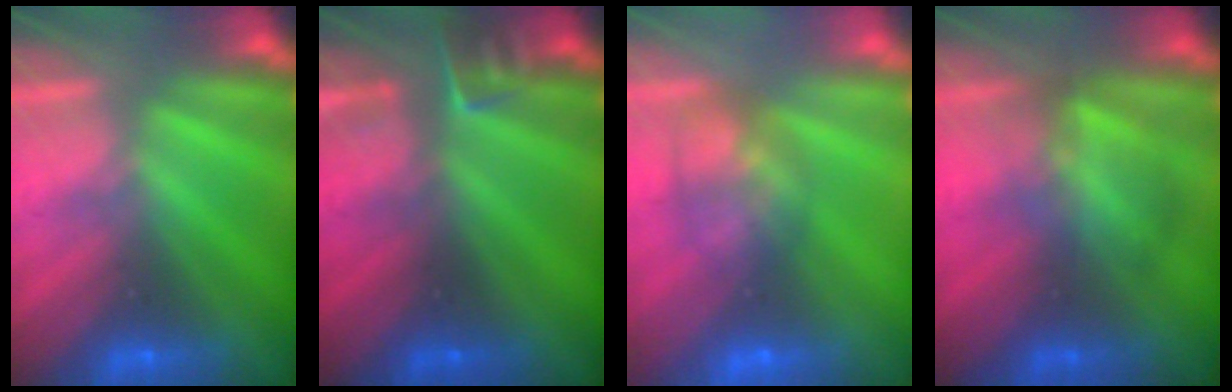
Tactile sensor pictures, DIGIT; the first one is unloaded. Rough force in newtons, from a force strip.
{"total": 3.4}
{"total": 7.3}
{"total": 2.8}